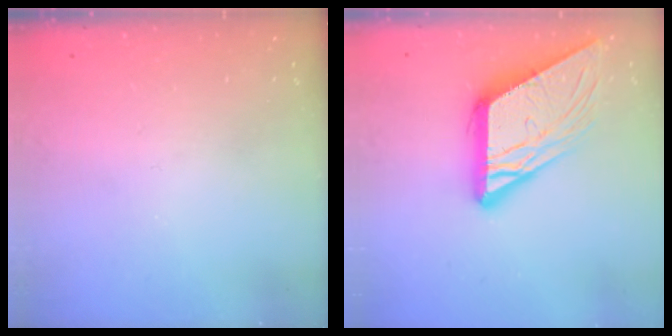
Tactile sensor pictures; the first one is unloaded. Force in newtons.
{"total": 14.0, "press": 13.9, "slide": 1.4}